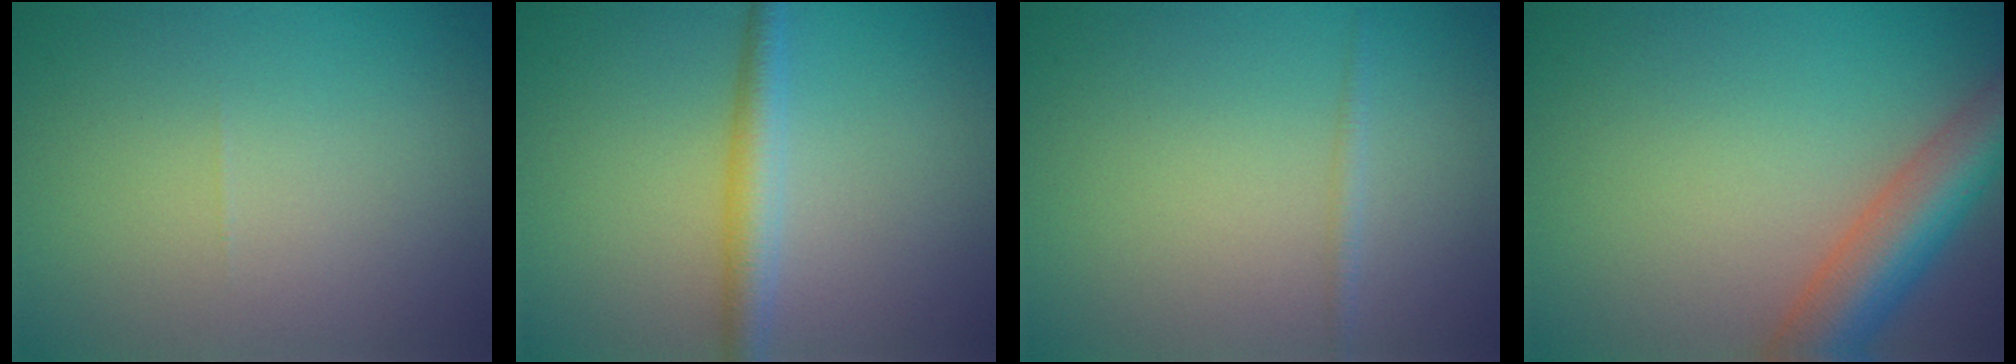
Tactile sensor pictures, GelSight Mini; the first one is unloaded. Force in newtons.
{"total": 2.9, "press": 2.9, "slide": 0.1}
{"total": 0.8, "press": 0.8, "slide": 0.1}
{"total": 6.9, "press": 6.9, "slide": 0.3}